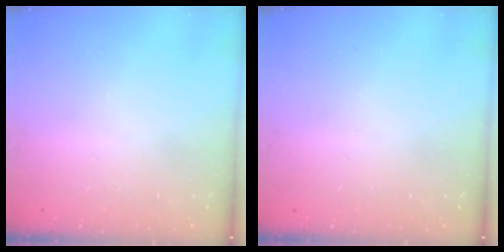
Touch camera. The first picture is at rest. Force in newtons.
{"total": 0.0}